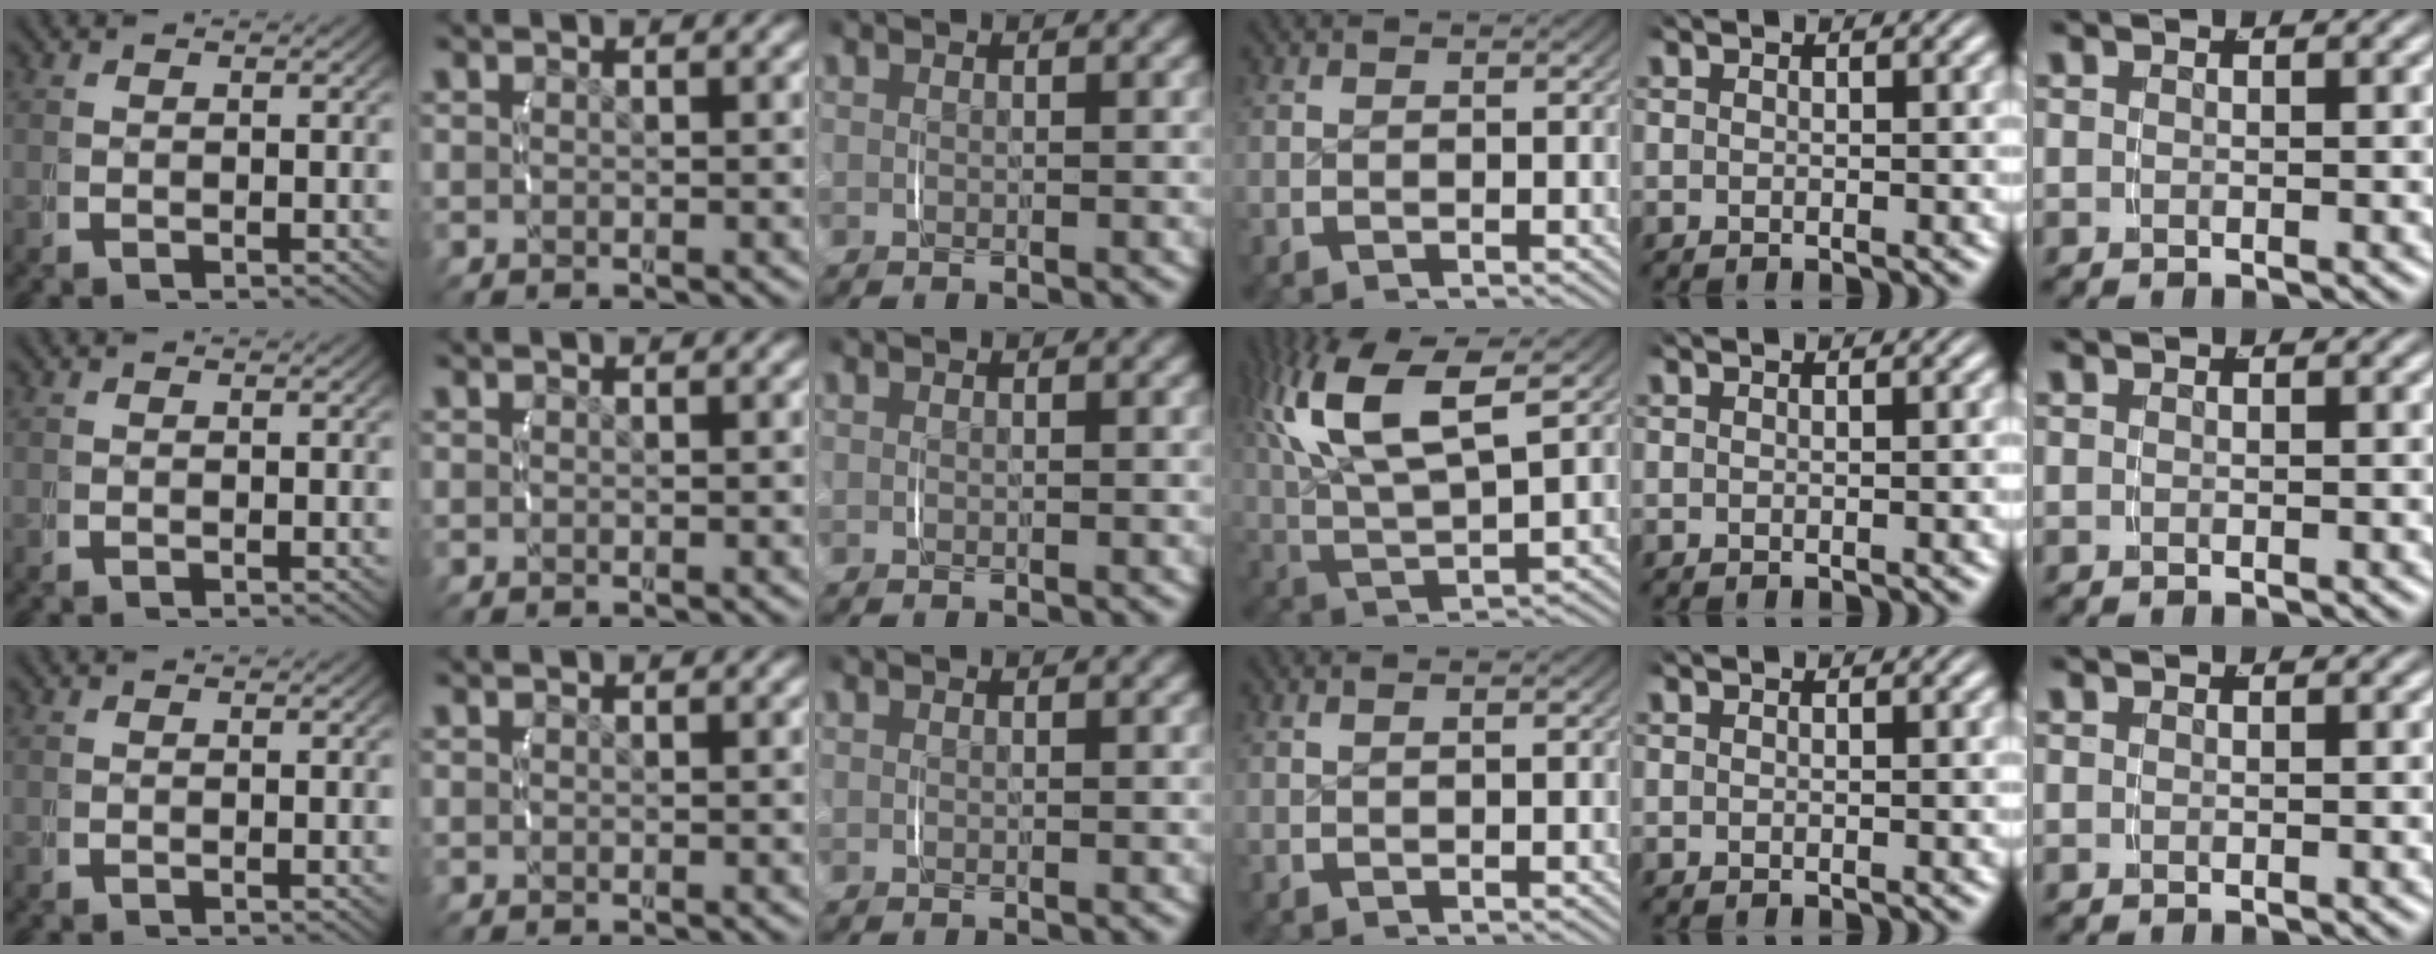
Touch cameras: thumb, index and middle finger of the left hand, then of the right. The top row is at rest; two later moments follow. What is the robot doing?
{"motion": "lift_and_place", "object": "string"}